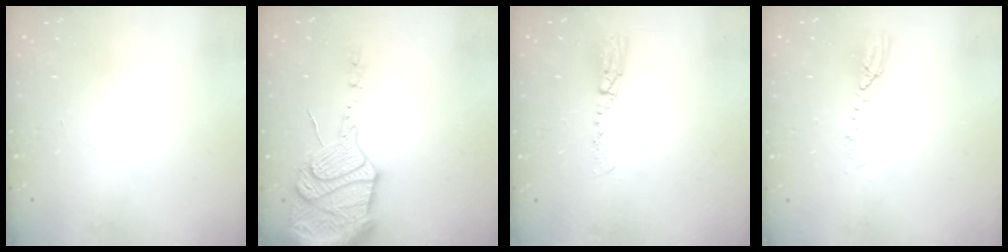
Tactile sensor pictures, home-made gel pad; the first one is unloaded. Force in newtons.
{"total": 20.3, "press": 20.1, "slide": 2.1}
{"total": 6.9, "press": 6.7, "slide": 1.8}
{"total": 4.7, "press": 4.6, "slide": 0.5}